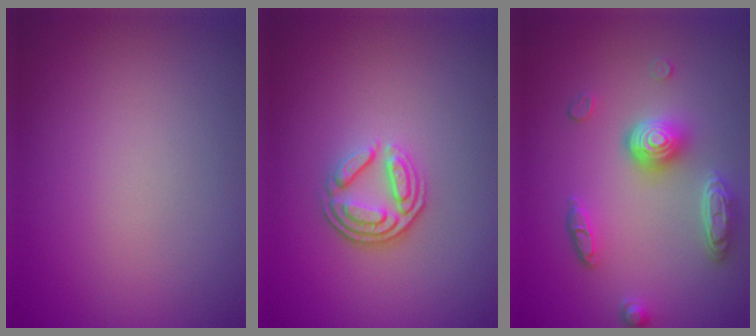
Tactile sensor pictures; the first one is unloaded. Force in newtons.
{"total": 3.7, "press": 2.8, "slide": 2.5}
{"total": 5.2, "press": 3.8, "slide": 3.5}